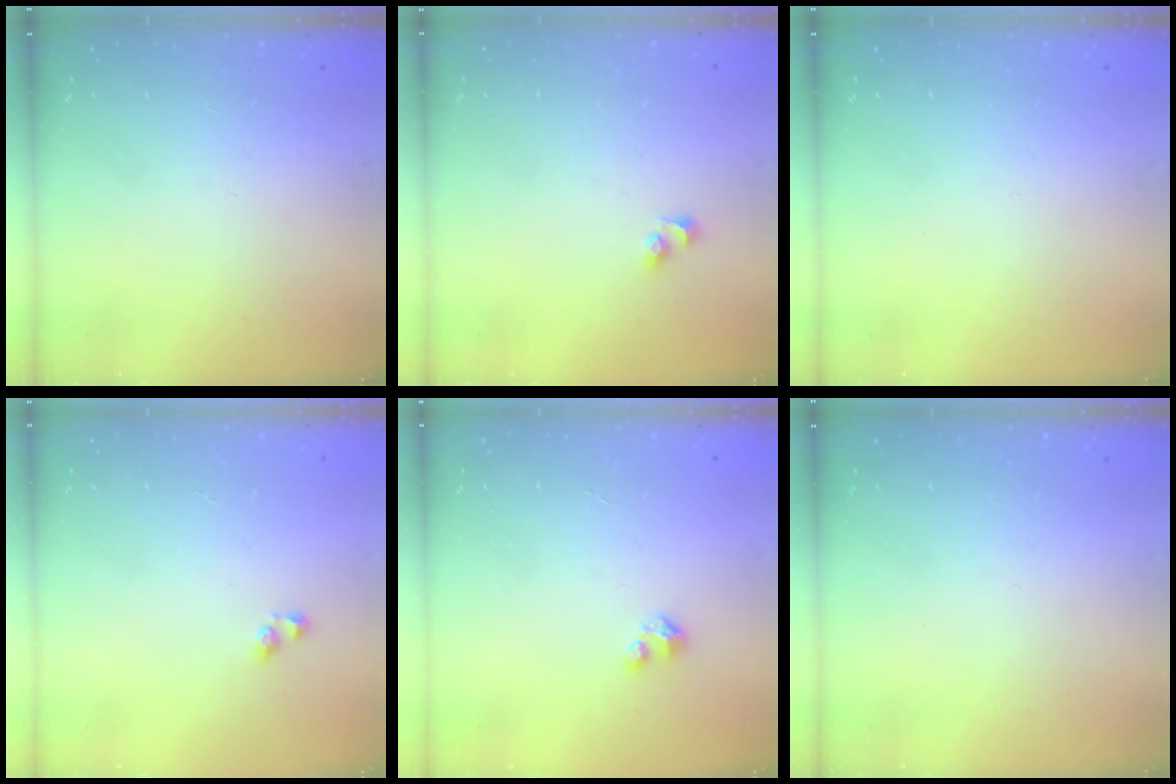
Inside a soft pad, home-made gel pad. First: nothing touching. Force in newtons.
{"total": 2.7, "press": 2.5, "slide": 1.2}
{"total": 0.0}
{"total": 2.2, "press": 1.9, "slide": 1.1}
{"total": 1.6, "press": 1.6, "slide": 0.2}
{"total": 0.0}